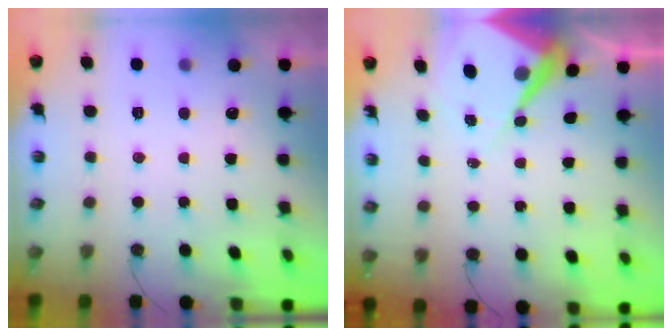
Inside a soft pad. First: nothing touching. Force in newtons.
{"total": 8.5, "press": 8.5, "slide": 0.7}